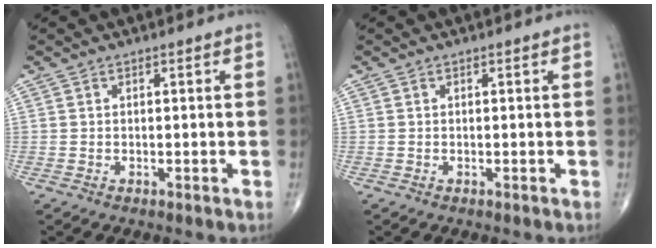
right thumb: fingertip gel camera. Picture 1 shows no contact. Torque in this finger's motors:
{"motor_torque": [0.00, 0.00, -0.04, 0.05, 0.00]}